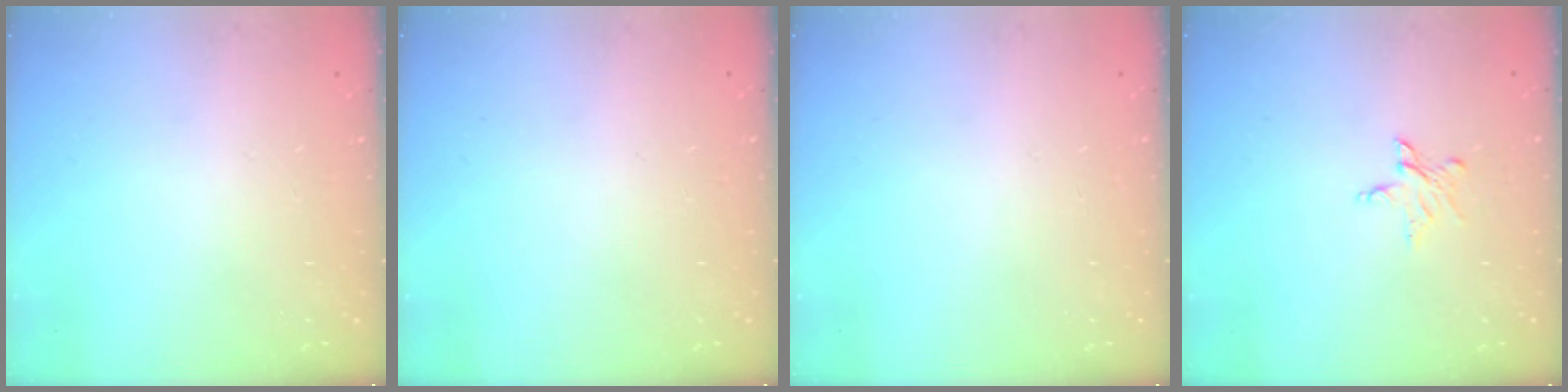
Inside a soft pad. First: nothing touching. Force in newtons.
{"total": 0.0}
{"total": 0.0}
{"total": 4.5, "press": 4.5, "slide": 0.4}